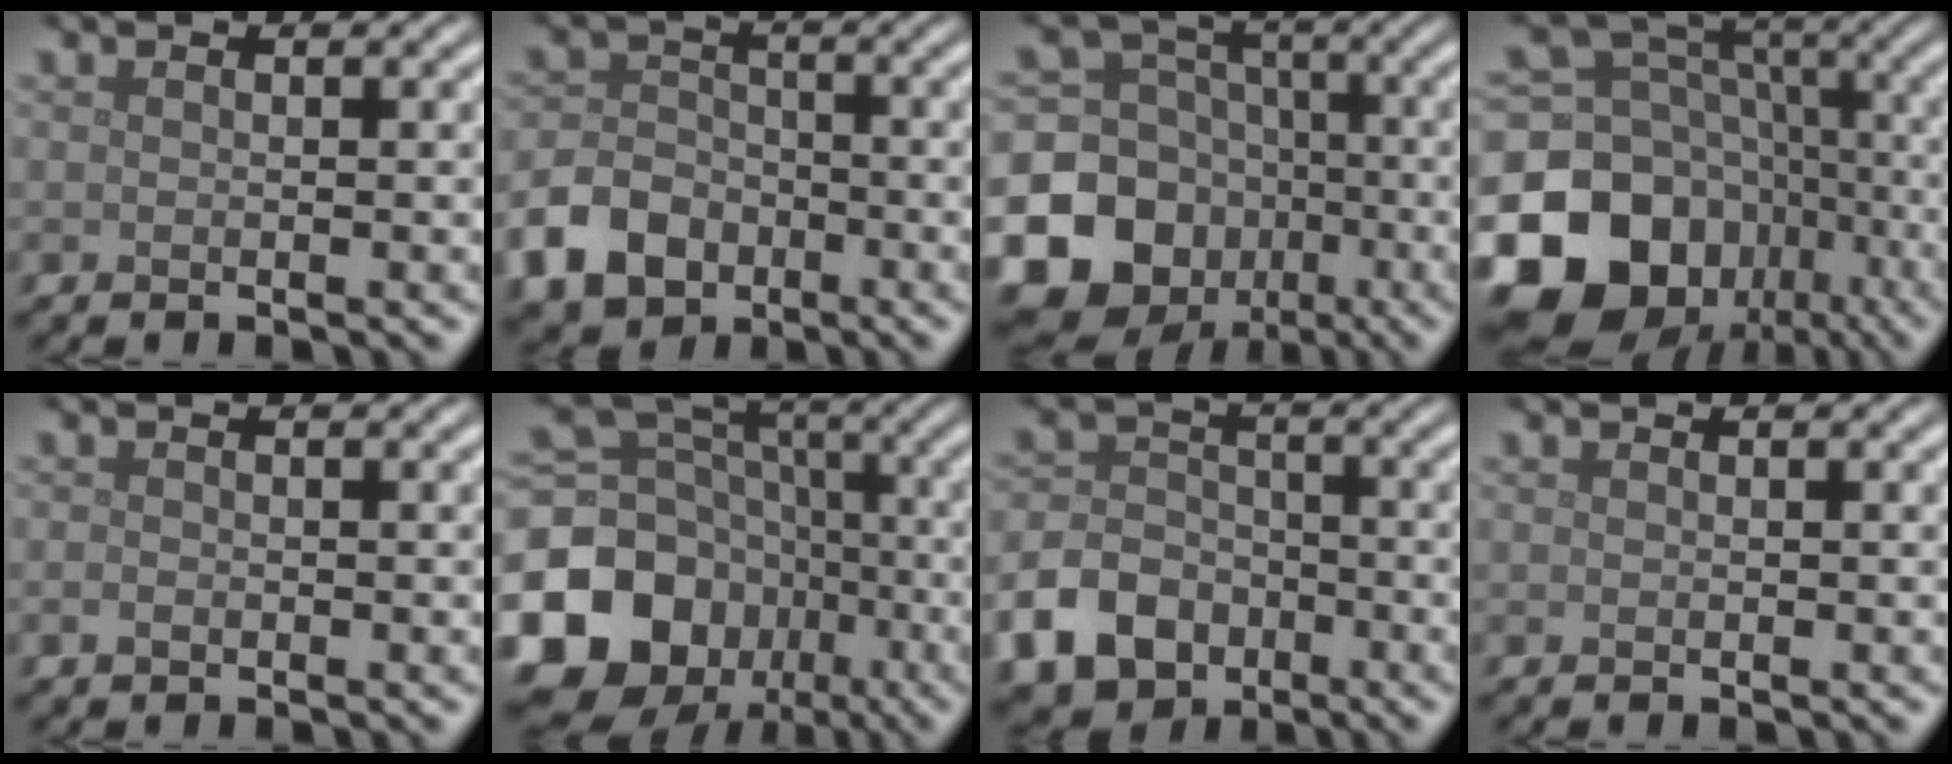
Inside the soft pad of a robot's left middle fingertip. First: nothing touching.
{"total": 6.1, "force": [-3.2, 4.4, 2.7], "torque": [-0.063, -0.002, -0.070]}
{"total": 16.9, "force": [-6.0, 14.9, 5.1], "torque": [-0.140, -0.042, -0.117]}
{"total": 17.7, "force": [-7.7, 14.0, 7.7], "torque": [-0.196, -0.013, -0.129]}
{"total": 0.6, "force": [-0.3, 0.4, 0.3], "torque": [-0.008, -0.001, -0.007]}
{"total": 18.8, "force": [-7.3, 15.7, 7.2], "torque": [-0.181, -0.022, -0.136]}
{"total": 8.7, "force": [-4.8, 6.5, 3.2], "torque": [-0.061, -0.018, -0.104]}
{"total": 0.0}